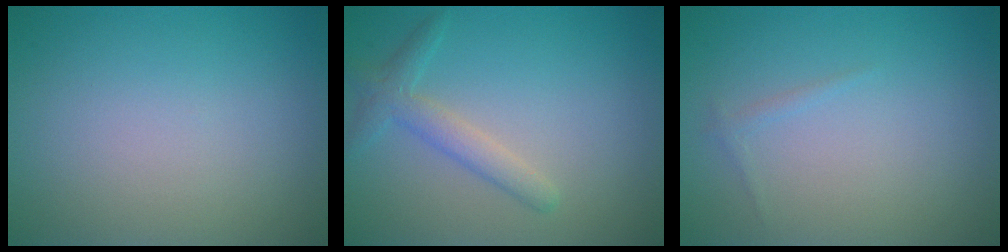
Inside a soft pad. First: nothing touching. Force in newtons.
{"total": 2.4, "press": 2.4, "slide": 0.2}
{"total": 0.6, "press": 0.6, "slide": 0.0}